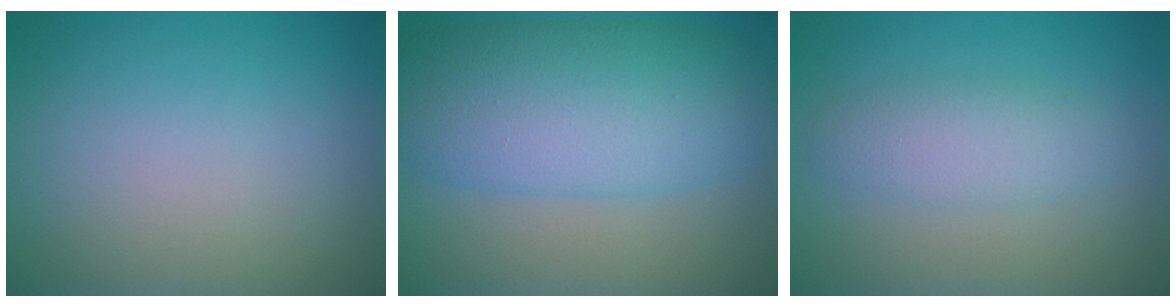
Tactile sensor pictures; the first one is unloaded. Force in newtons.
{"total": 9.1, "press": 9.1, "slide": 0.2}
{"total": 2.9, "press": 2.9, "slide": 0.1}